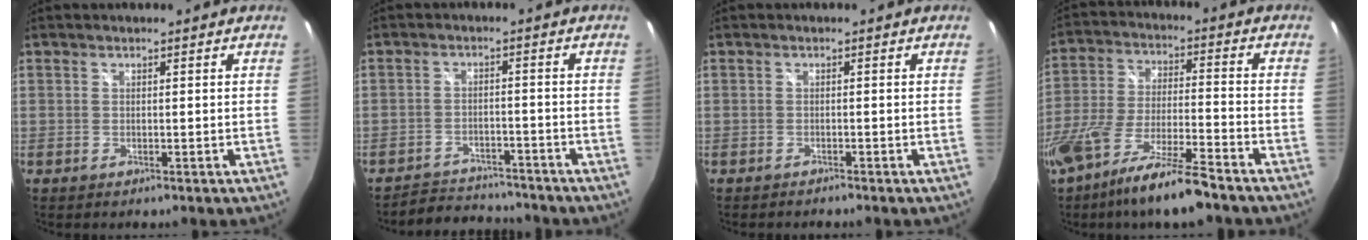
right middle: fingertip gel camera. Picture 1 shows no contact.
{"total": 8.6, "force": [-8.1, 2.4, 1.4], "torque": [-0.046, 0.014, -0.118]}
{"total": 1.3, "force": [-1.2, 0.1, 0.3], "torque": [-0.009, -0.005, -0.020]}
{"total": 15.6, "force": [-11.7, 1.5, 10.2], "torque": [-0.201, -0.040, -0.207]}